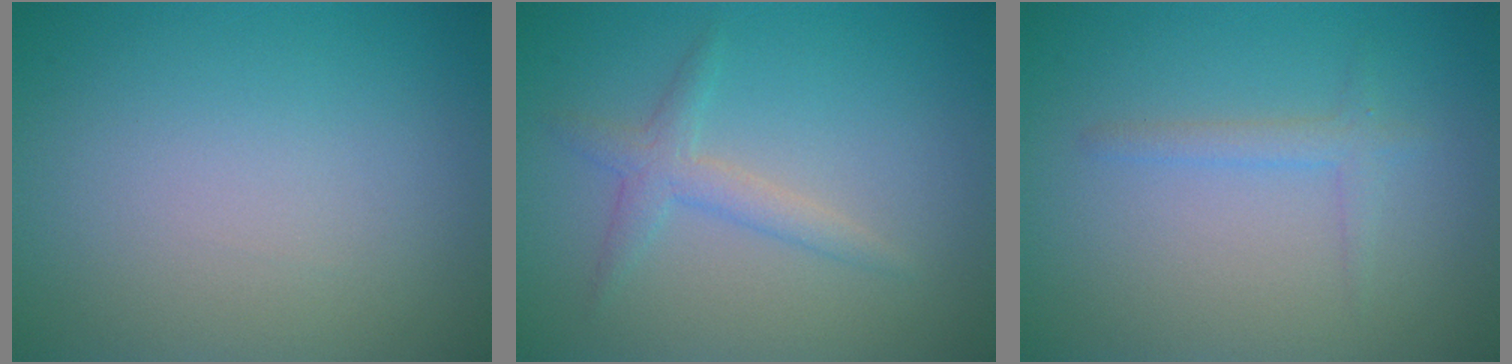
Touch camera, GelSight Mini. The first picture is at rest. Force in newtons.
{"total": 2.0, "press": 2.0, "slide": 0.0}
{"total": 1.4, "press": 1.4, "slide": 0.1}